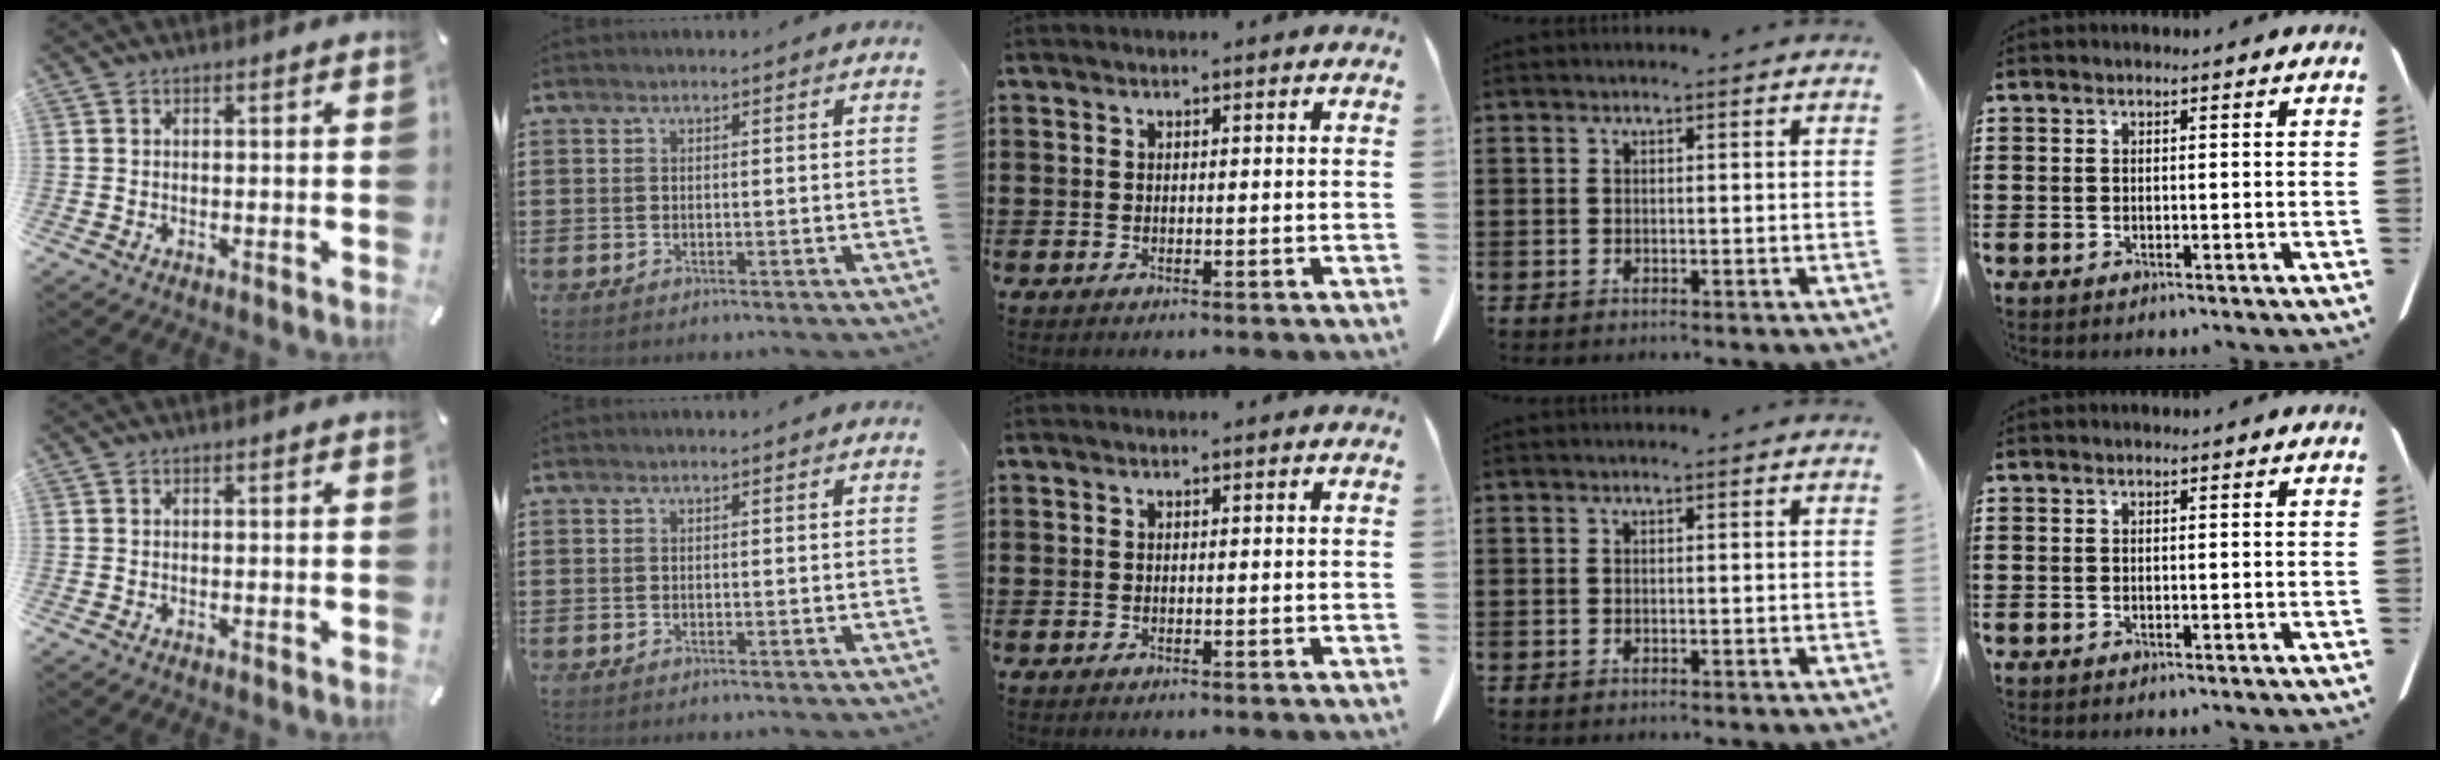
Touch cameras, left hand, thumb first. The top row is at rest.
{}